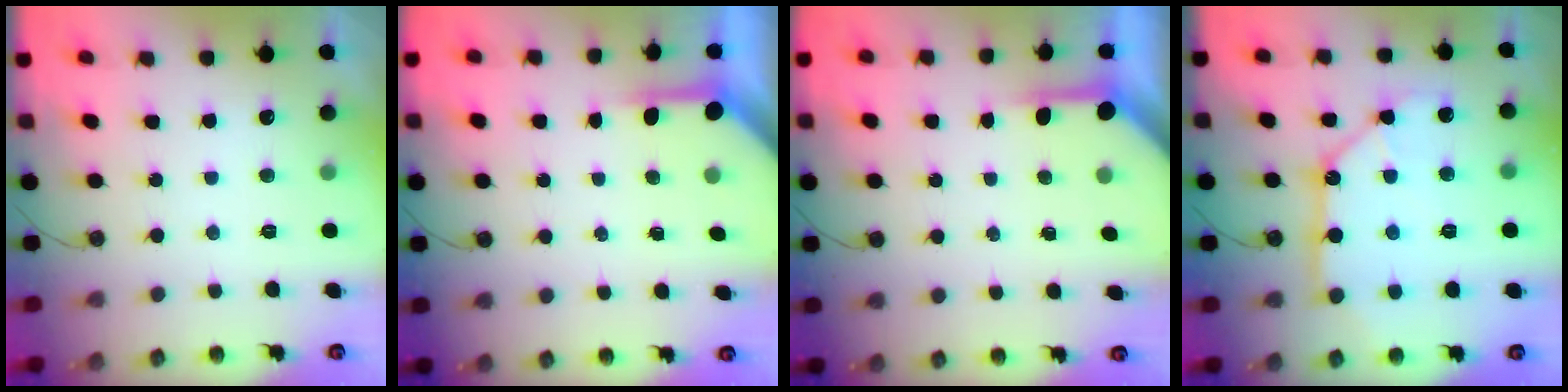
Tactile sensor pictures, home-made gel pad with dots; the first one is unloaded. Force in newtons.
{"total": 3.8, "press": 3.8, "slide": 0.3}
{"total": 3.9, "press": 3.9, "slide": 0.3}
{"total": 11.8, "press": 11.8, "slide": 1.2}